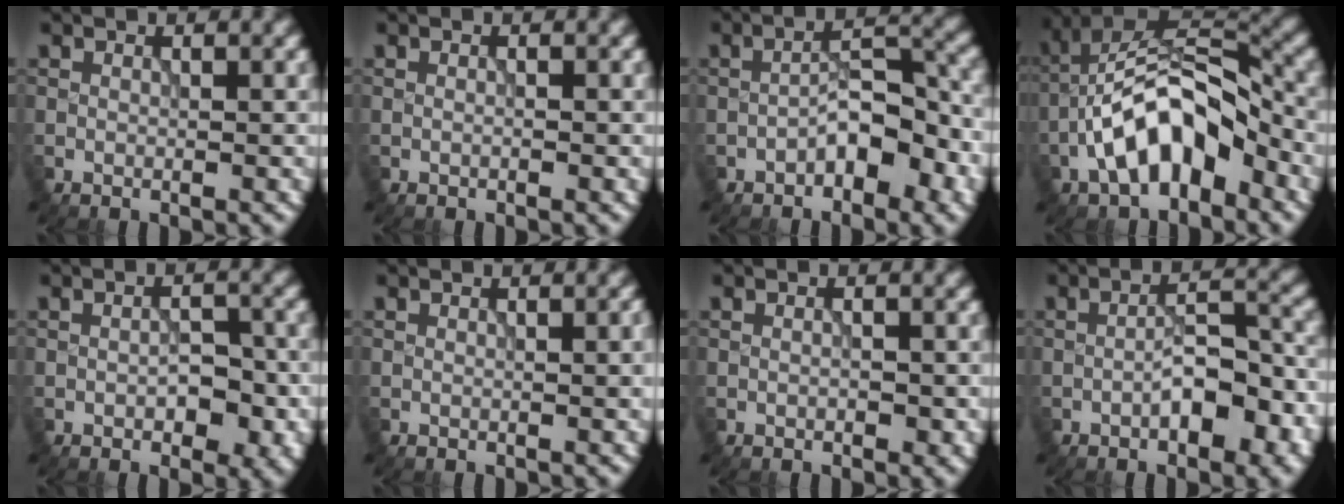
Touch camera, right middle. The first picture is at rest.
{"total": 0.0}
{"total": 4.9, "force": [-2.2, 2.1, 3.9], "torque": [-0.056, 0.019, -0.038]}
{"total": 10.3, "force": [-4.0, 5.0, 8.1], "torque": [-0.151, 0.018, -0.075]}
{"total": 3.2, "force": [-0.8, 1.6, 2.6], "torque": [-0.038, -0.002, -0.010]}
{"total": 1.0, "force": [0.1, 0.1, 1.0], "torque": [-0.013, 0.001, 0.001]}
{"total": 1.0, "force": [-0.3, 0.5, 0.8], "torque": [-0.015, 0.000, -0.003]}
{"total": 5.7, "force": [-2.1, 2.2, 4.8], "torque": [-0.073, 0.009, -0.034]}